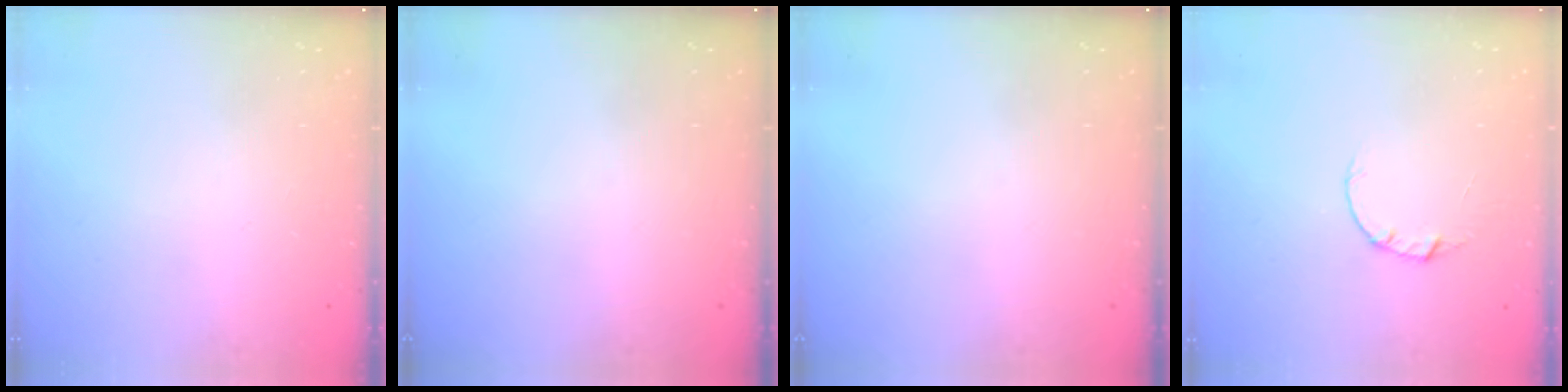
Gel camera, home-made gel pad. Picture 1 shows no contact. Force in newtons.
{"total": 0.0}
{"total": 0.0}
{"total": 2.0, "press": 2.0, "slide": 0.2}